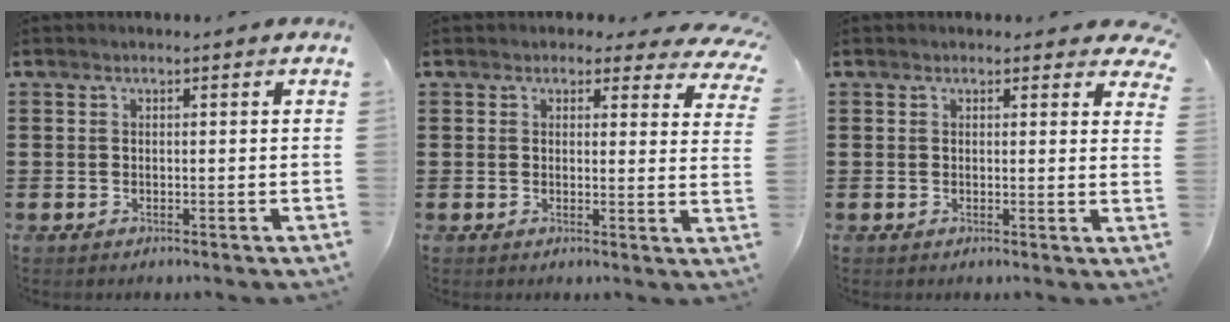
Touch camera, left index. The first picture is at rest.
{"total": 2.7, "force": [2.3, 1.0, 1.0], "torque": [-0.015, -0.009, 0.038]}
{"total": 1.7, "force": [1.5, 0.6, 0.5], "torque": [-0.005, 0.000, 0.028]}